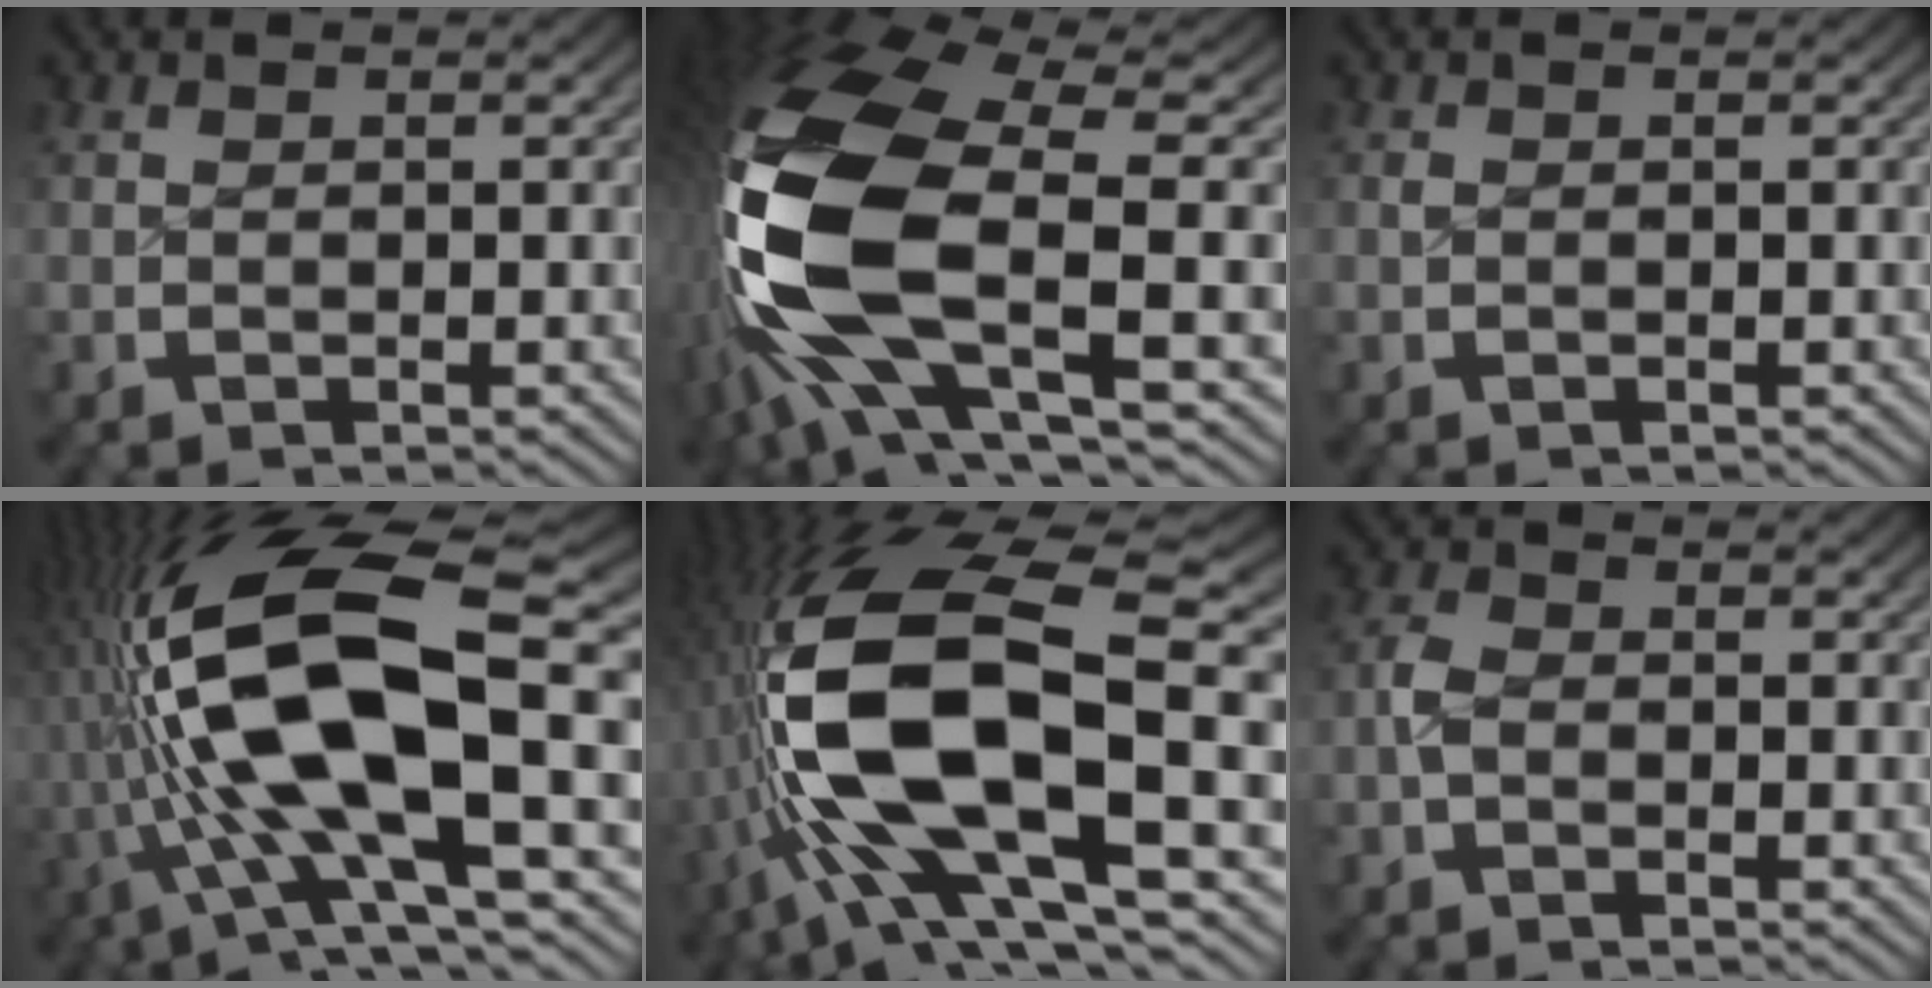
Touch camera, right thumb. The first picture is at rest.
{"total": 18.3, "force": [-0.9, 9.9, 15.4], "torque": [-0.349, -0.037, 0.012]}
{"total": 0.6, "force": [-0.4, 0.1, 0.5], "torque": [-0.006, 0.005, -0.010]}
{"total": 18.3, "force": [-0.1, 8.6, 16.2], "torque": [-0.327, -0.017, 0.006]}
{"total": 20.0, "force": [-0.9, 10.1, 17.2], "torque": [-0.384, -0.040, 0.014]}
{"total": 1.7, "force": [-0.9, 1.0, 1.1], "torque": [-0.022, 0.006, -0.025]}